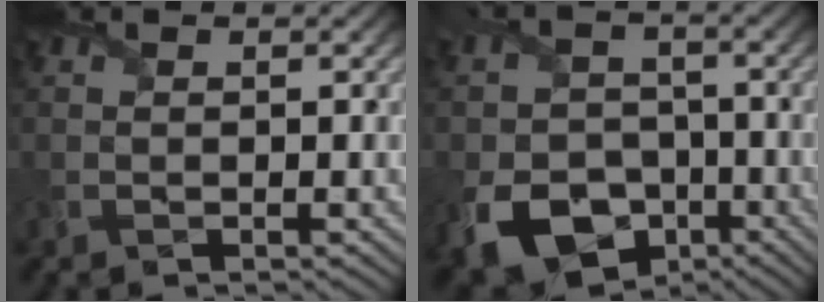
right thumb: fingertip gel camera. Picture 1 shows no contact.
{"total": 11.6, "force": [-5.1, 8.7, 5.6], "torque": [-0.120, -0.043, -0.106]}